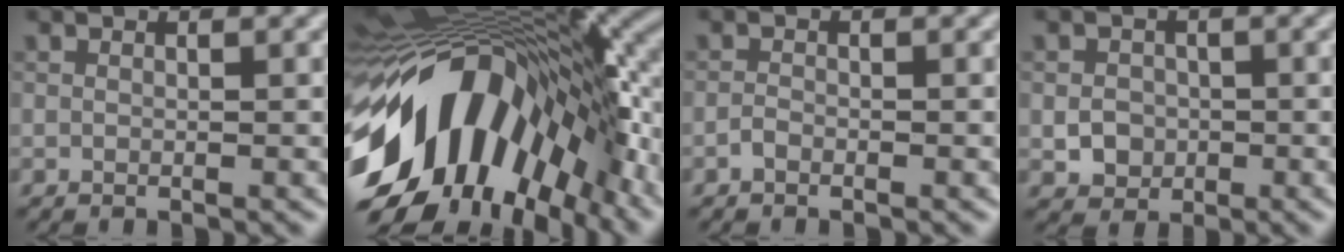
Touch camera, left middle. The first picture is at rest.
{"total": 16.3, "force": [-5.2, 9.8, 12.0], "torque": [-0.211, -0.009, -0.089]}
{"total": 0.7, "force": [-0.5, 0.3, 0.3], "torque": [-0.006, 0.000, -0.013]}
{"total": 2.3, "force": [-0.5, 2.1, 0.9], "torque": [-0.013, -0.003, -0.009]}